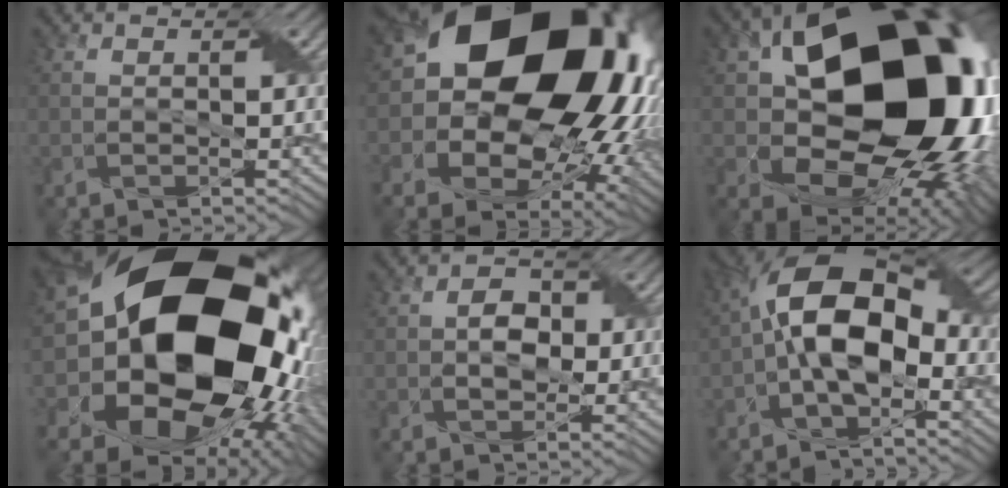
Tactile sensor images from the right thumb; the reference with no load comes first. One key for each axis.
{"total": 23.9, "fx": 5.9, "fy": 18.7, "fz": 13.6, "tx": -0.270, "ty": -0.007, "tz": 0.119}
{"total": 21.9, "fx": 3.5, "fy": 15.5, "fz": 15.0, "tx": -0.279, "ty": -0.023, "tz": 0.090}
{"total": 23.6, "fx": 3.0, "fy": 18.0, "fz": 14.9, "tx": -0.322, "ty": -0.061, "tz": 0.093}
{"total": 3.1, "fx": -0.1, "fy": 2.4, "fz": 2.1, "tx": -0.039, "ty": 0.004, "tz": -0.006}
{"total": 13.3, "fx": -0.9, "fy": 7.4, "fz": 11.0, "tx": -0.206, "ty": 0.030, "tz": -0.032}